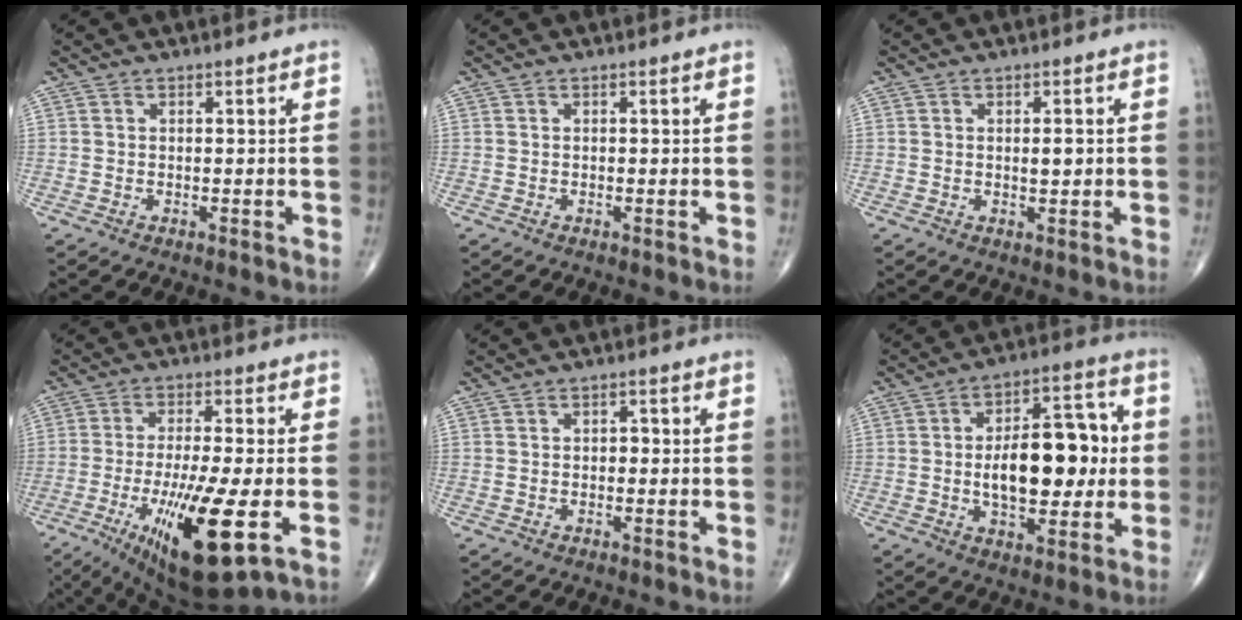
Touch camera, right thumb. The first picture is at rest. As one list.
[{"total": 0.0}, {"total": 2.0, "force": [0.2, 0.8, 1.9], "torque": [-0.026, -0.001, 0.002]}, {"total": 17.2, "force": [-5.3, 3.6, 16.0], "torque": [-0.295, -0.020, -0.077]}, {"total": 1.4, "force": [0.0, 0.9, 1.1], "torque": [-0.008, 0.003, -0.005]}, {"total": 18.1, "force": [0.1, 9.2, 15.5], "torque": [-0.200, 0.021, 0.002]}]